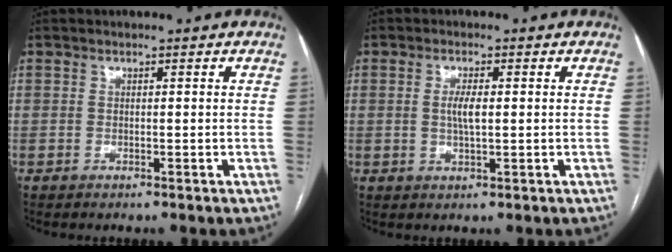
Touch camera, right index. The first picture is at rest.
{"total": 3.1, "force": [0.2, 0.5, 3.0], "torque": [-0.060, -0.002, 0.005]}